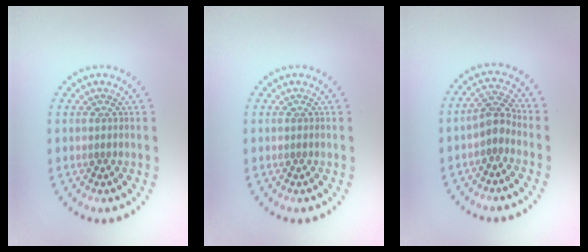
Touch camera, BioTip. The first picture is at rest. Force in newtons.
{"total": 0.0}
{"total": 2.1, "press": 1.8, "slide": 1.2}